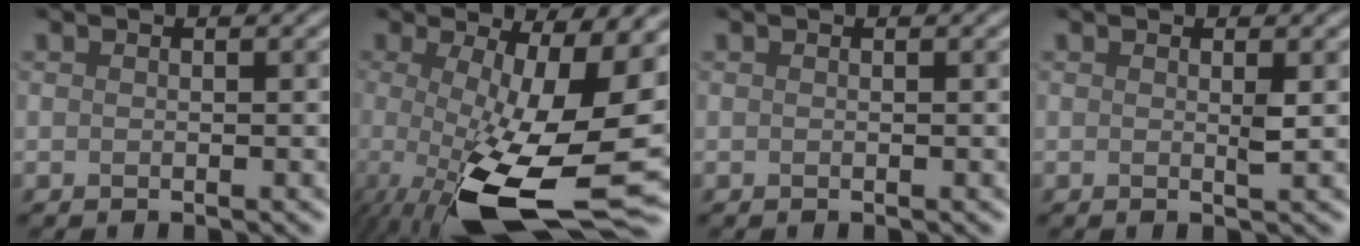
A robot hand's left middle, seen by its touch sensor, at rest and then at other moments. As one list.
[{"total": 12.7, "force": [-3.4, 3.3, 11.8], "torque": [-0.221, -0.042, -0.029]}, {"total": 0.0}, {"total": 1.0, "force": [-0.2, -0.9, -0.3], "torque": [-0.017, -0.007, 0.008]}]